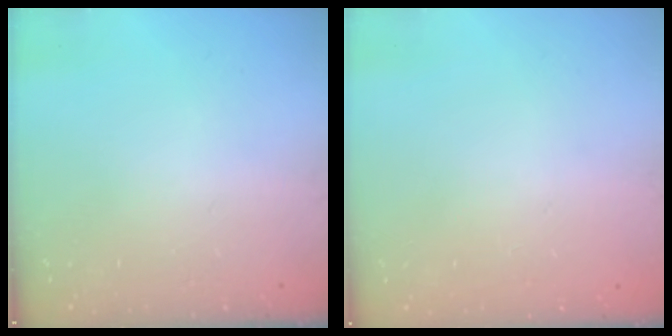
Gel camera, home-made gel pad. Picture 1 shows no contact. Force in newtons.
{"total": 0.0}